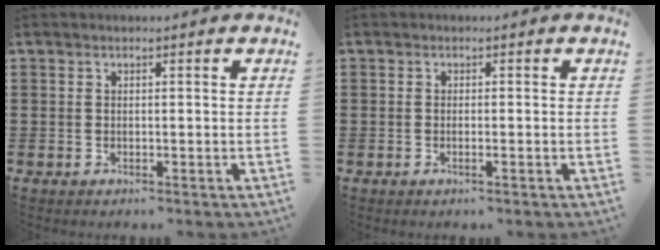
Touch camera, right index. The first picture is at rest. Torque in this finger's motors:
{"motor_torque": [-0.45, 0.47, -0.01, -0.01]}